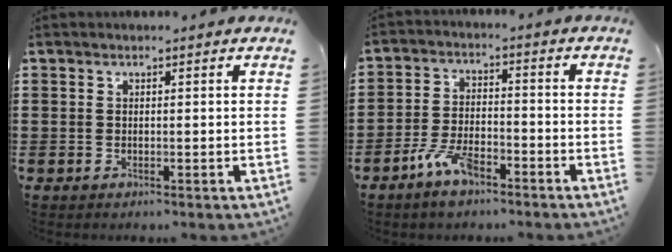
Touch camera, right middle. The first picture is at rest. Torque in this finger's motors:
{"motor_torque": [0.69, 0.08, 0.02, -0.08]}